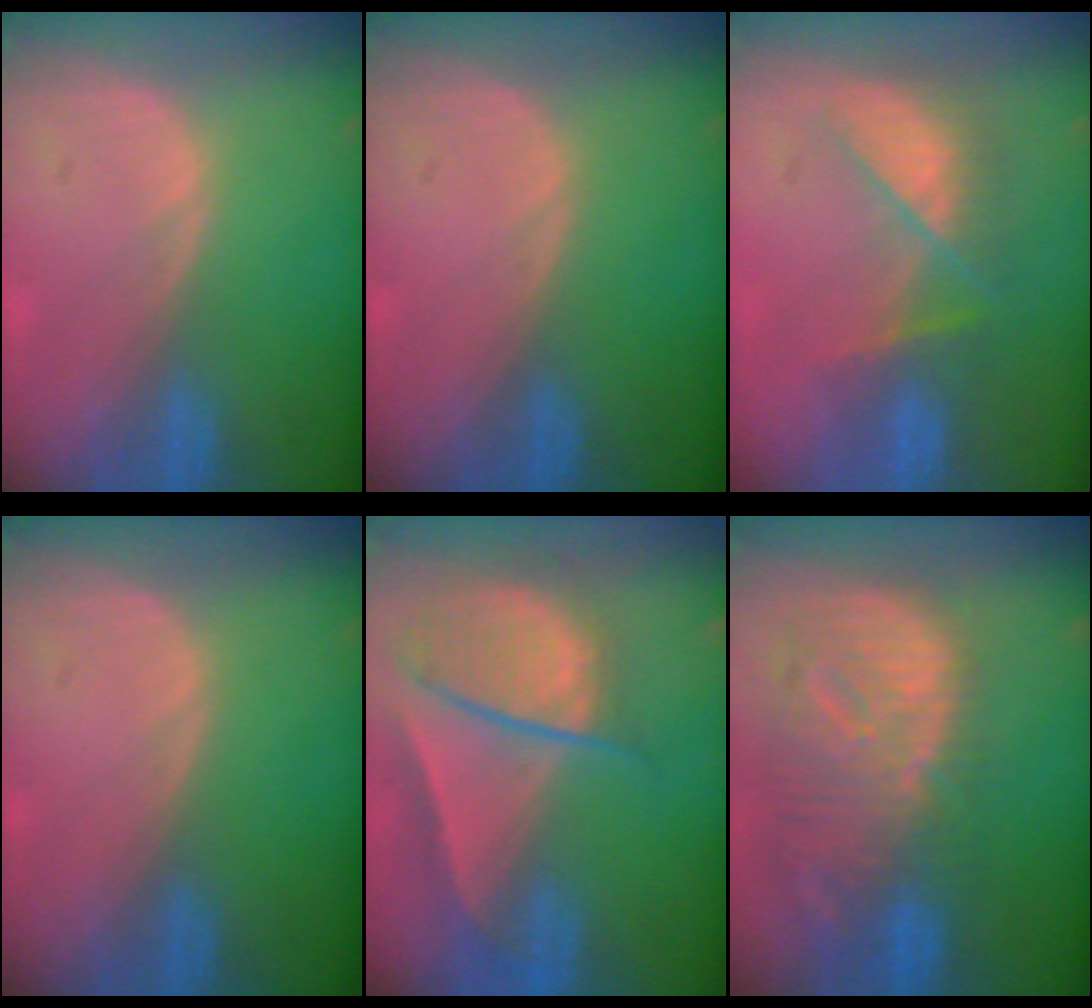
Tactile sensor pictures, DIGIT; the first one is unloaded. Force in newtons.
{"total": 0.0}
{"total": 7.4, "press": 6.8, "slide": 3.0}
{"total": 0.0}
{"total": 9.3, "press": 8.0, "slide": 4.8}
{"total": 12.5, "press": 10.8, "slide": 6.3}